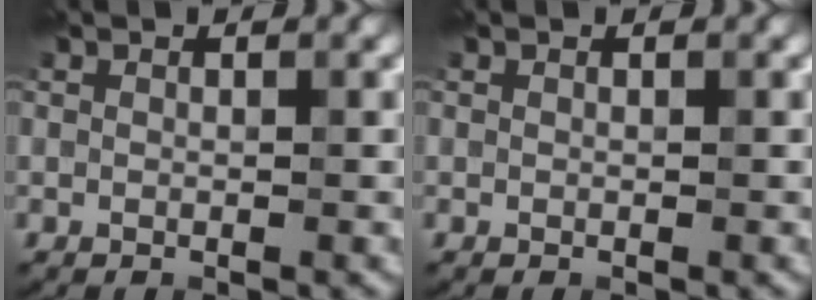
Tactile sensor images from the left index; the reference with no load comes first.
{"total": 0.0}